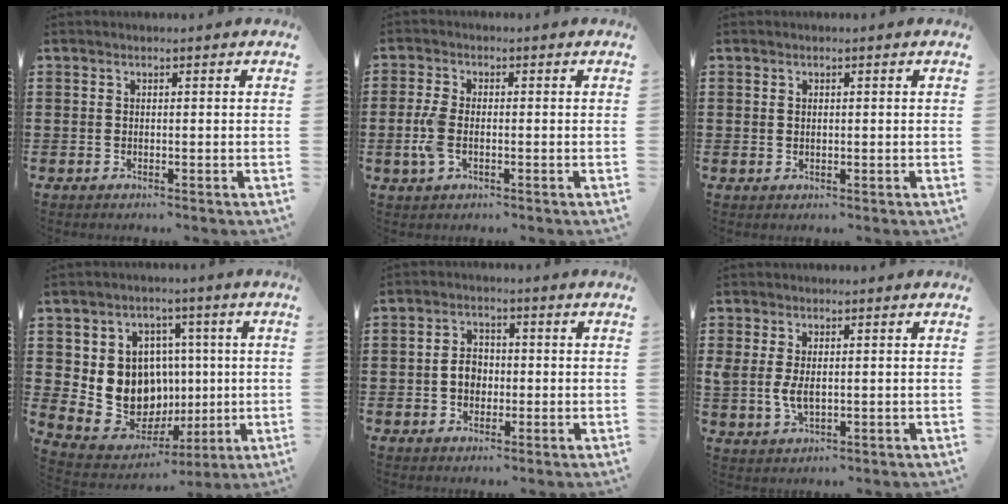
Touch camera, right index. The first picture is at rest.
{"total": 4.2, "force": [-0.9, 2.1, 3.5], "torque": [-0.092, -0.007, -0.022]}
{"total": 0.6, "force": [0.2, 0.5, 0.3], "torque": [-0.007, 0.004, 0.004]}
{"total": 11.7, "force": [0.5, 10.7, 4.8], "torque": [-0.128, -0.005, 0.022]}
{"total": 3.8, "force": [-0.5, 2.9, 2.4], "torque": [-0.051, 0.009, -0.013]}
{"total": 3.9, "force": [0.3, 2.1, 3.2], "torque": [-0.079, 0.001, 0.002]}